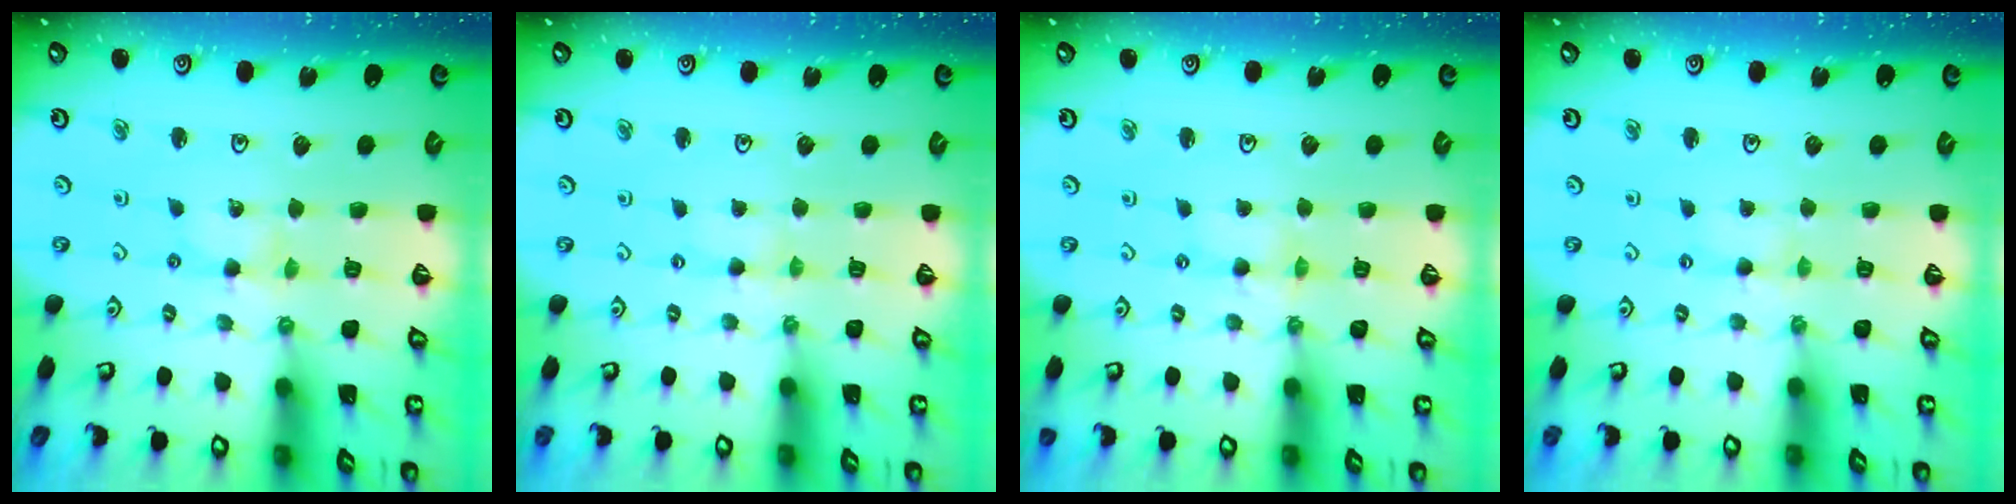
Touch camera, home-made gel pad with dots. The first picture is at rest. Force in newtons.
{"total": 1.2, "press": 1.2, "slide": 0.3}
{"total": 0.0}
{"total": 1.3, "press": 1.3, "slide": 0.3}